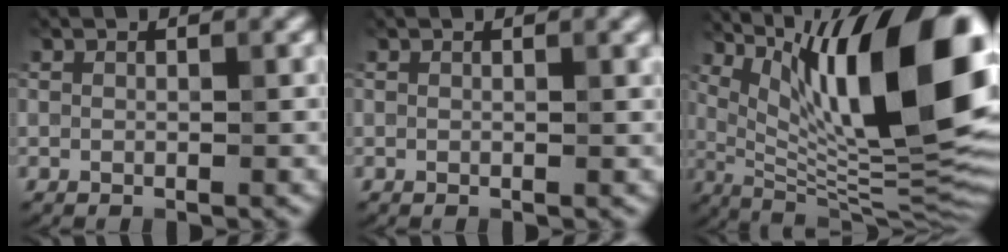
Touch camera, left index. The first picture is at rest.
{"total": 0.7, "force": [0.3, 0.2, 0.7], "torque": [-0.005, 0.003, 0.003]}
{"total": 18.1, "force": [7.0, 6.1, 15.5], "torque": [-0.223, 0.020, 0.124]}